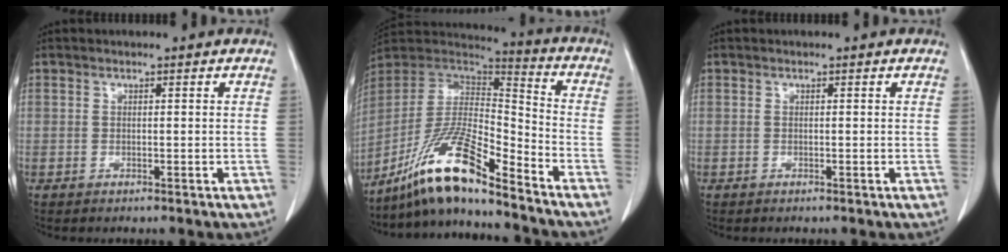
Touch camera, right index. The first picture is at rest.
{"total": 15.6, "force": [-12.2, 1.2, 9.7], "torque": [-0.184, 0.005, -0.226]}
{"total": 0.0}